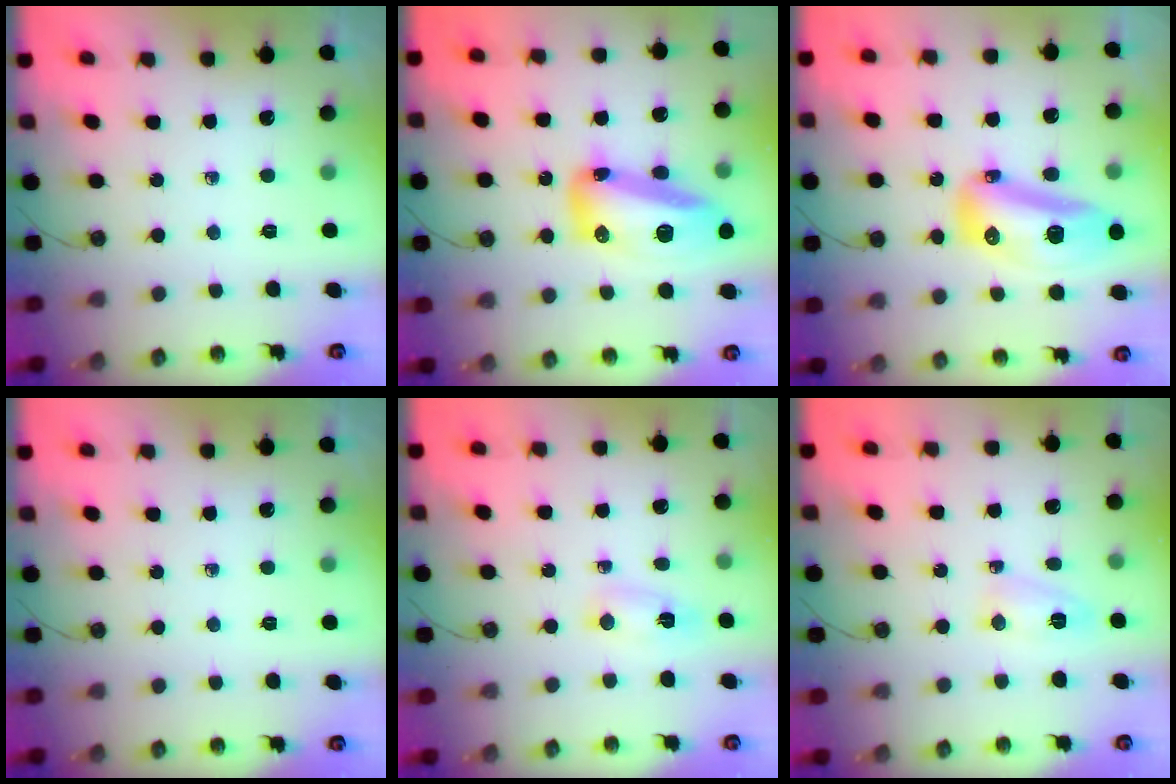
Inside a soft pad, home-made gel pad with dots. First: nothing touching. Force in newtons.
{"total": 16.0, "press": 15.9, "slide": 1.3}
{"total": 15.6, "press": 15.4, "slide": 2.1}
{"total": 0.0}
{"total": 3.0, "press": 2.7, "slide": 1.4}
{"total": 3.8, "press": 3.6, "slide": 1.0}